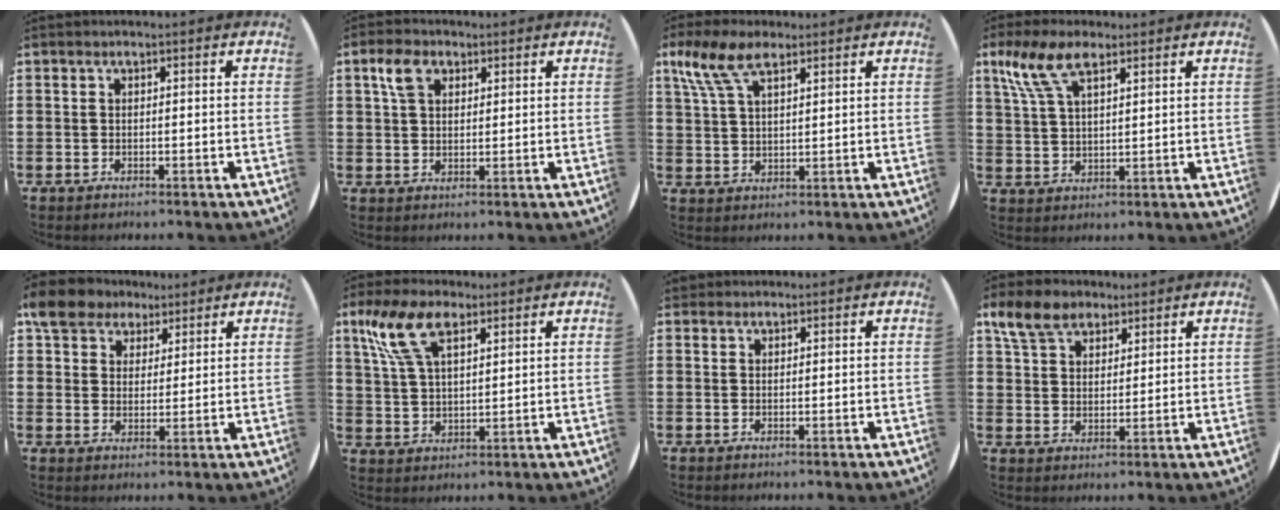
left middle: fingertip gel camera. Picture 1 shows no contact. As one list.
[{"total": 4.0, "force": [2.3, 2.4, 2.2], "torque": [-0.044, 0.005, 0.041]}, {"total": 7.1, "force": [4.8, 2.9, 4.4], "torque": [-0.100, 0.000, 0.088]}, {"total": 7.4, "force": [4.8, 3.0, 4.8], "torque": [-0.108, -0.001, 0.087]}, {"total": 6.6, "force": [5.2, 3.8, 1.2], "torque": [-0.044, -0.003, 0.097]}, {"total": 8.4, "force": [5.2, 3.8, 5.5], "torque": [-0.124, 0.006, 0.096]}, {"total": 1.0, "force": [0.9, 0.4, 0.1], "torque": [0.005, 0.000, 0.017]}, {"total": 6.3, "force": [4.7, 3.6, 2.2], "torque": [-0.054, 0.000, 0.087]}]